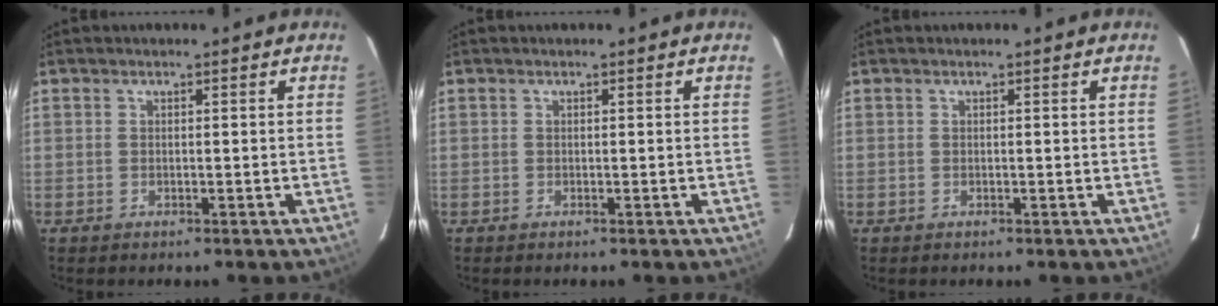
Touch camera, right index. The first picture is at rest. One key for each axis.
{"total": 0.0}
{"total": 0.0}